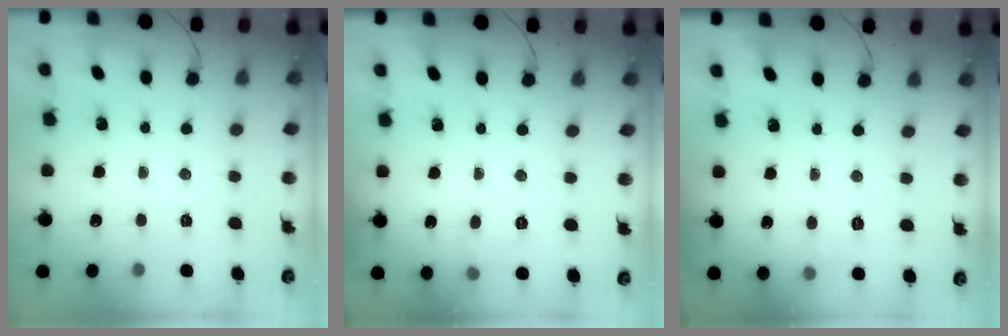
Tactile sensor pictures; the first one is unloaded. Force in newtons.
{"total": 7.6, "press": 7.5, "slide": 1.3}
{"total": 5.3, "press": 5.1, "slide": 1.3}